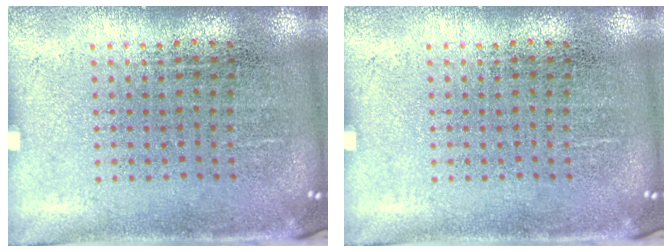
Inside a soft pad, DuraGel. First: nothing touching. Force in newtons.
{"total": 0.0}